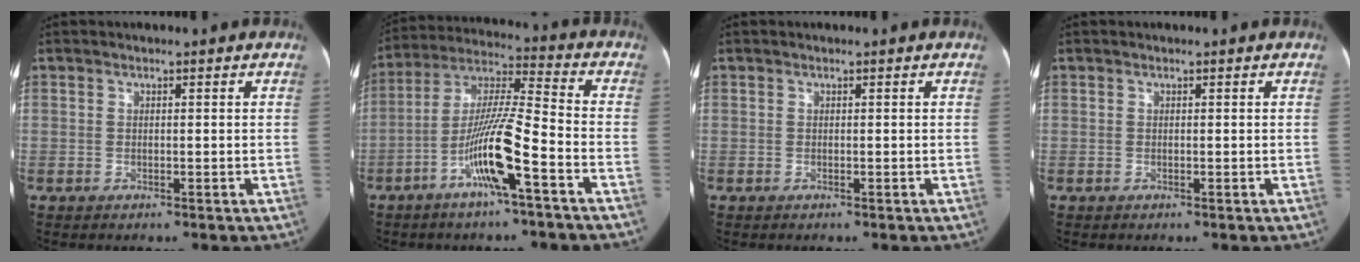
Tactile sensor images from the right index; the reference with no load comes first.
{"total": 12.6, "force": [-5.5, 0.2, 11.3], "torque": [-0.222, 0.010, -0.104]}
{"total": 0.0}
{"total": 0.0}